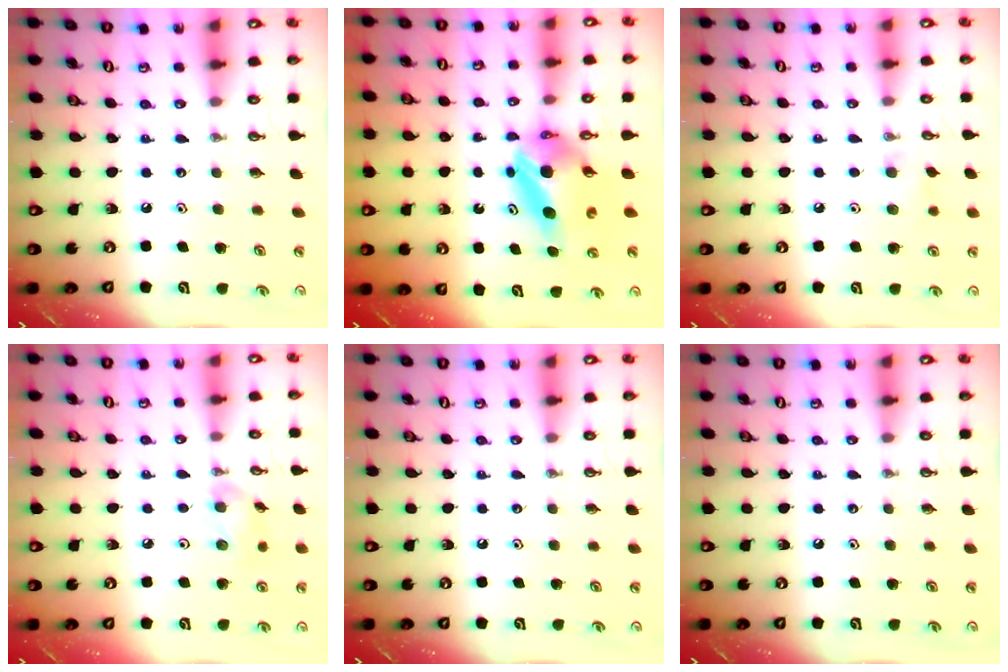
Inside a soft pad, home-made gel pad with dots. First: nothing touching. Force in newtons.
{"total": 6.5, "press": 6.4, "slide": 0.8}
{"total": 7.0, "press": 6.9, "slide": 1.2}
{"total": 7.3, "press": 6.9, "slide": 2.3}
{"total": 0.0}
{"total": 0.0}